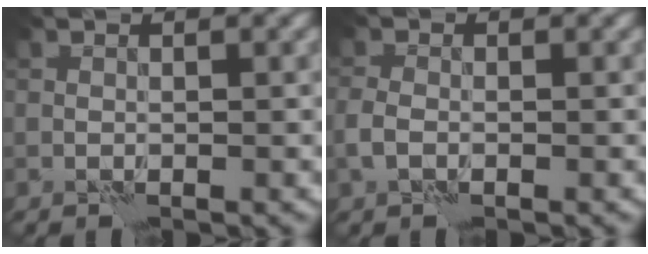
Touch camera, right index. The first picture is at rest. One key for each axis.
{"total": 2.0, "fx": -0.8, "fy": 1.3, "fz": 1.3, "tx": -0.032, "ty": 0.001, "tz": -0.024}